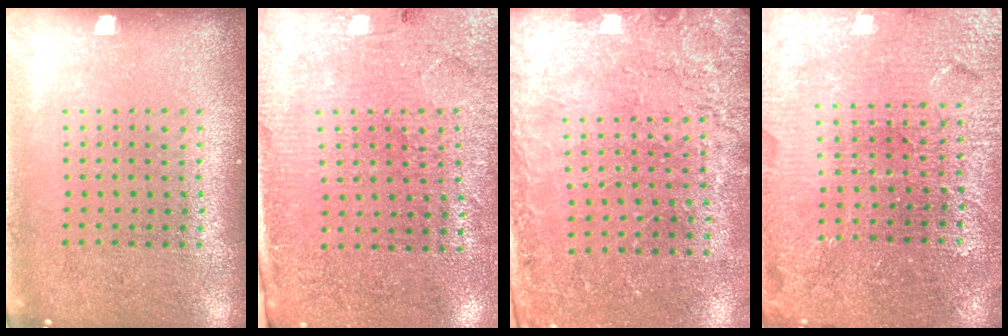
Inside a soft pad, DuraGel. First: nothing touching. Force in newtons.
{"total": 2.8, "press": 2.6, "slide": 1.1}
{"total": 2.5, "press": 2.3, "slide": 0.8}
{"total": 4.3, "press": 4.1, "slide": 1.3}